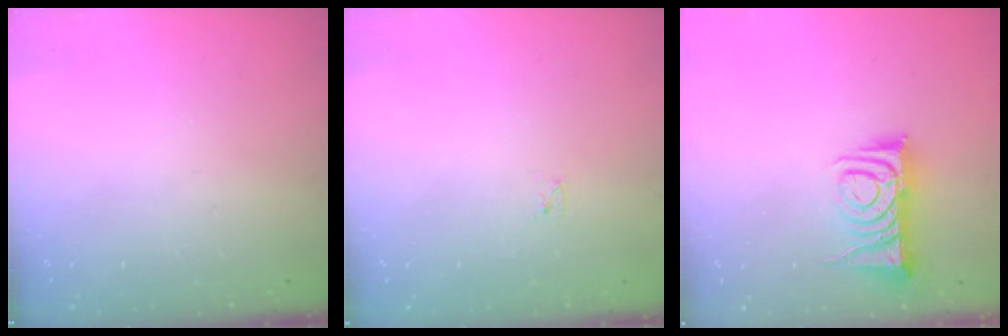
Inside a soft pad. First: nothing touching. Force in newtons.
{"total": 2.3, "press": 2.2, "slide": 0.4}
{"total": 8.1, "press": 8.0, "slide": 1.2}